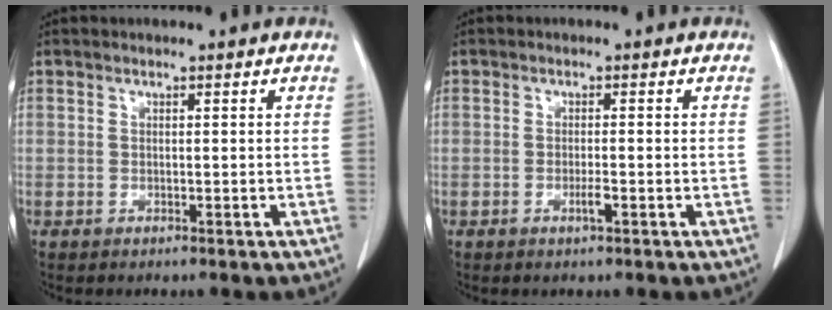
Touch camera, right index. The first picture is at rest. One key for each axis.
{"total": 1.5, "fx": -0.6, "fy": 0.0, "fz": 1.3, "tx": -0.027, "ty": -0.002, "tz": -0.011}